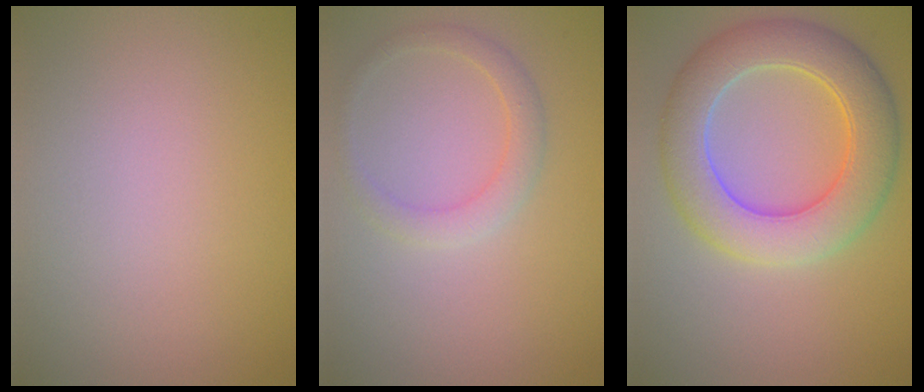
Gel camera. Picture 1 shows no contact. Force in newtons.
{"total": 2.2, "press": 2.2, "slide": 0.2}
{"total": 7.5, "press": 7.5, "slide": 0.4}